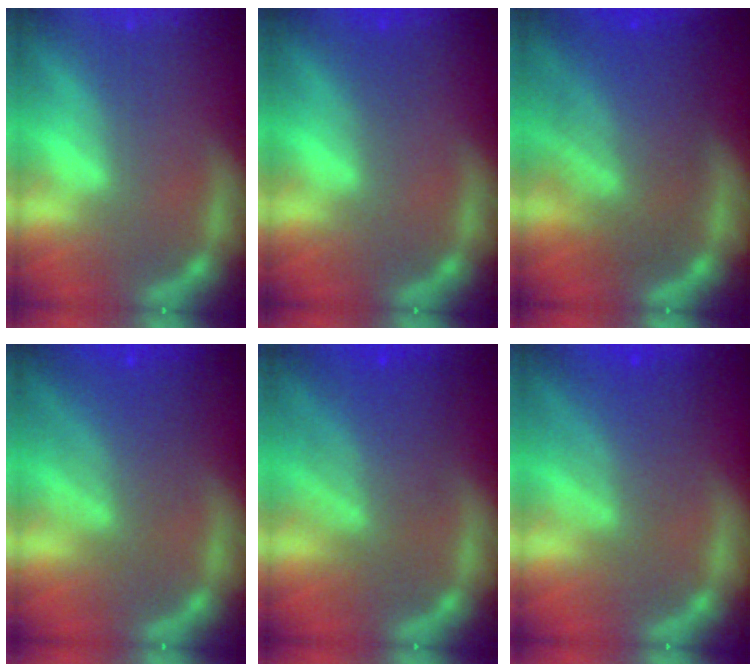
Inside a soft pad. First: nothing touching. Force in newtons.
{"total": 0.9}
{"total": 9.1}
{"total": 5.6}
{"total": 6.6}
{"total": 5.1}